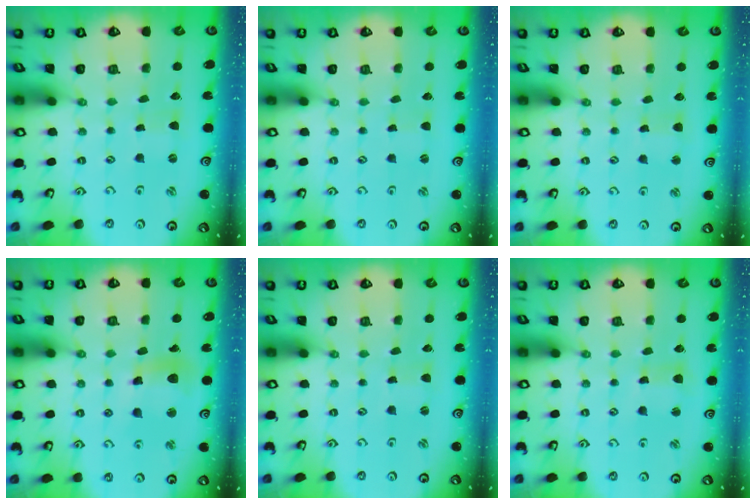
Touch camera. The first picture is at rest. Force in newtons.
{"total": 0.0}
{"total": 2.4, "press": 2.4, "slide": 0.4}
{"total": 11.3, "press": 11.1, "slide": 2.2}
{"total": 0.0}
{"total": 2.7, "press": 2.7, "slide": 0.3}